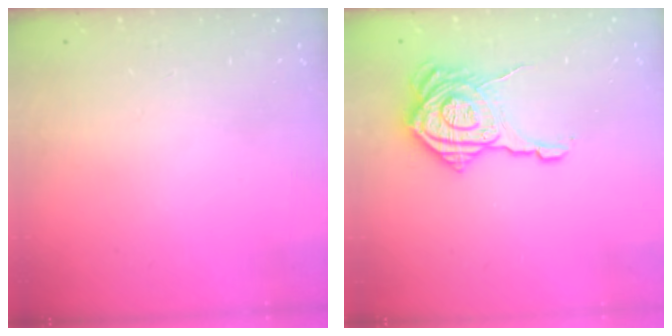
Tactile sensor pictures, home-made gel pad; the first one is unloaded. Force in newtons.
{"total": 17.6, "press": 17.5, "slide": 1.1}